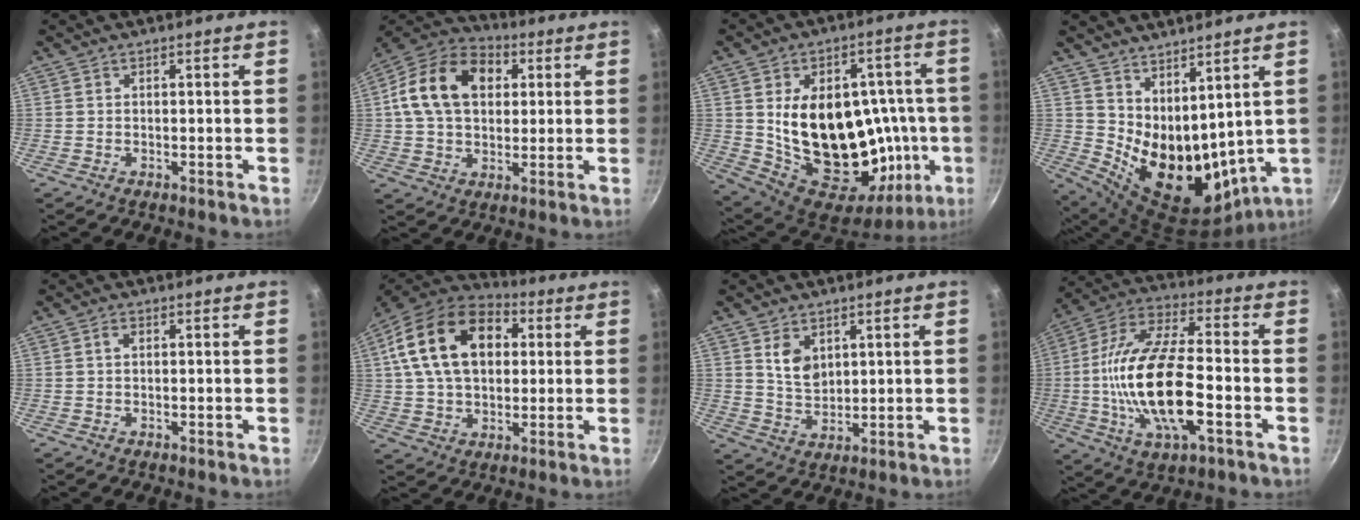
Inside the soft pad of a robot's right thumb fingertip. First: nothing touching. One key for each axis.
{"total": 17.3, "fx": 3.9, "fy": 12.4, "fz": 11.5, "tx": -0.181, "ty": 0.020, "tz": 0.050}
{"total": 30.0, "fx": -0.4, "fy": 19.2, "fz": 23.1, "tx": -0.314, "ty": 0.014, "tz": 0.020}
{"total": 15.8, "fx": 6.1, "fy": 8.6, "fz": 11.7, "tx": -0.162, "ty": -0.058, "tz": 0.134}
{"total": 1.2, "fx": 0.2, "fy": 0.8, "fz": 0.9, "tx": -0.016, "ty": 0.006, "tz": 0.003}
{"total": 20.6, "fx": 5.3, "fy": 13.8, "fz": 14.3, "tx": -0.229, "ty": 0.014, "tz": 0.081}
{"total": 6.2, "fx": 2.5, "fy": 4.2, "fz": 3.8, "tx": -0.052, "ty": -0.022, "tz": 0.054}
{"total": 21.0, "fx": -3.9, "fy": 8.4, "fz": 18.9, "tx": -0.363, "ty": 0.022, "tz": -0.082}